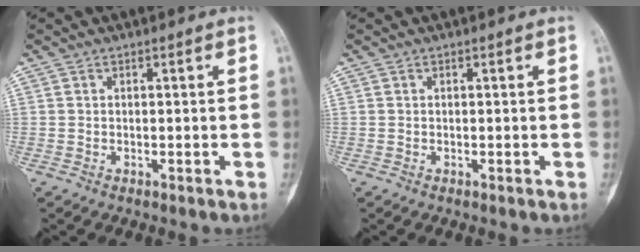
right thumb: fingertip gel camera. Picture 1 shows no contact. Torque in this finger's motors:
{"motor_torque": [0.05, 0.09, 0.03, -0.12, 0.09]}